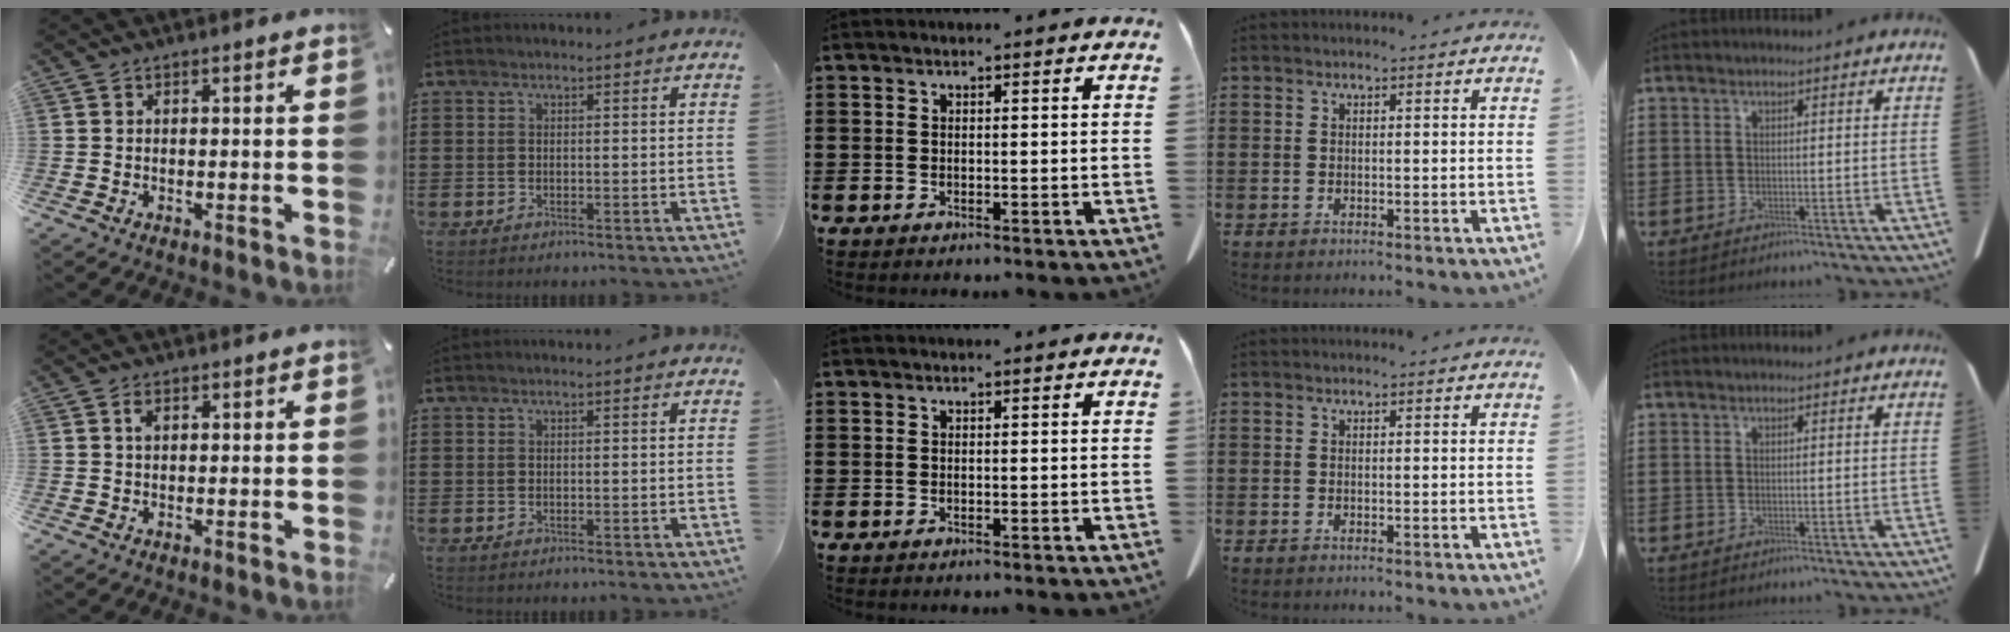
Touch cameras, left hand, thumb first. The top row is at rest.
{"thumb": {"total": 1.8, "force": [0.5, 1.2, 1.2], "torque": [-0.019, 0.002, 0.006]}}